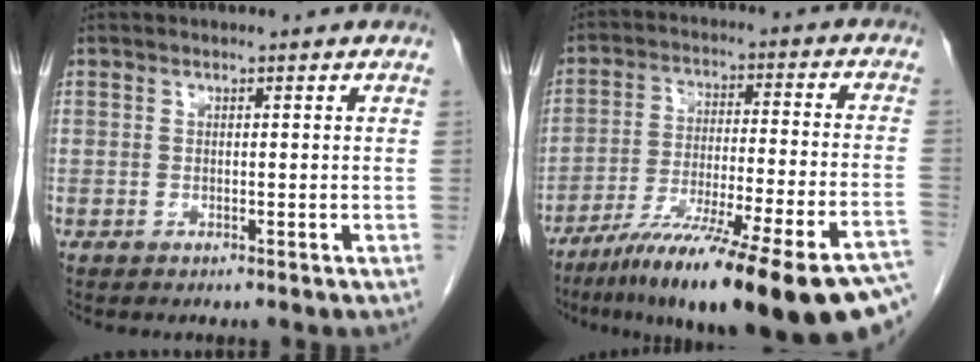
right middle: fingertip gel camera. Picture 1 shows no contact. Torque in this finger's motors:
{"motor_torque": [1.08, -1.05, 0.85, 0.21]}